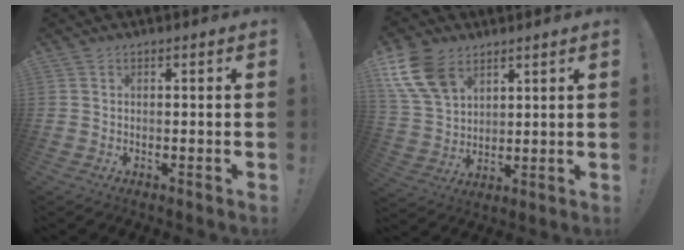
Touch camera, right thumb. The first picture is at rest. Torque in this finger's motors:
{"motor_torque": [0.12, 0.51, 1.03, 0.76, 0.02]}